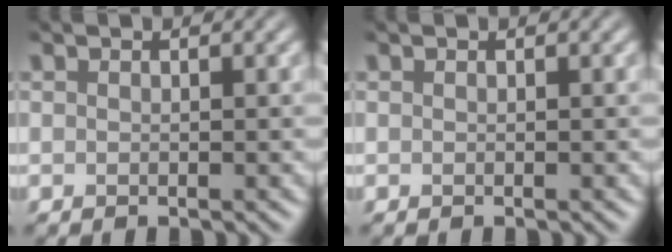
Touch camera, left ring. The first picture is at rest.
{"total": 0.0}